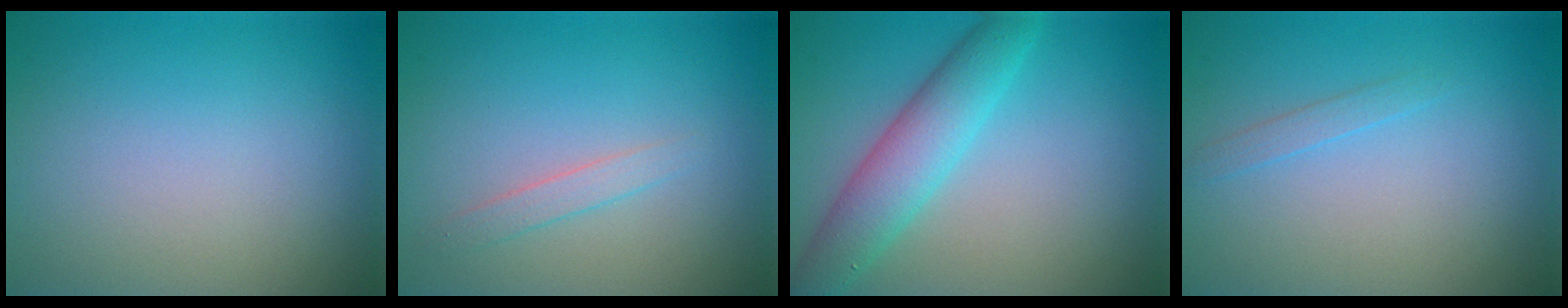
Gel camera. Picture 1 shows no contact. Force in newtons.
{"total": 1.3, "press": 1.3, "slide": 0.0}
{"total": 4.9, "press": 4.9, "slide": 0.0}
{"total": 0.9, "press": 0.9, "slide": 0.1}